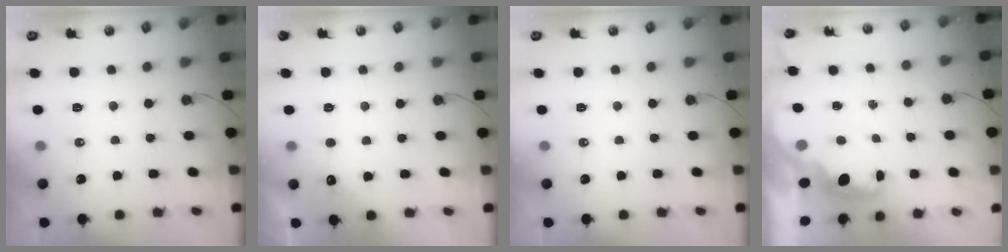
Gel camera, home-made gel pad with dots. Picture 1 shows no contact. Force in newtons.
{"total": 4.3, "press": 4.1, "slide": 1.1}
{"total": 0.0}
{"total": 1.6, "press": 1.4, "slide": 0.7}